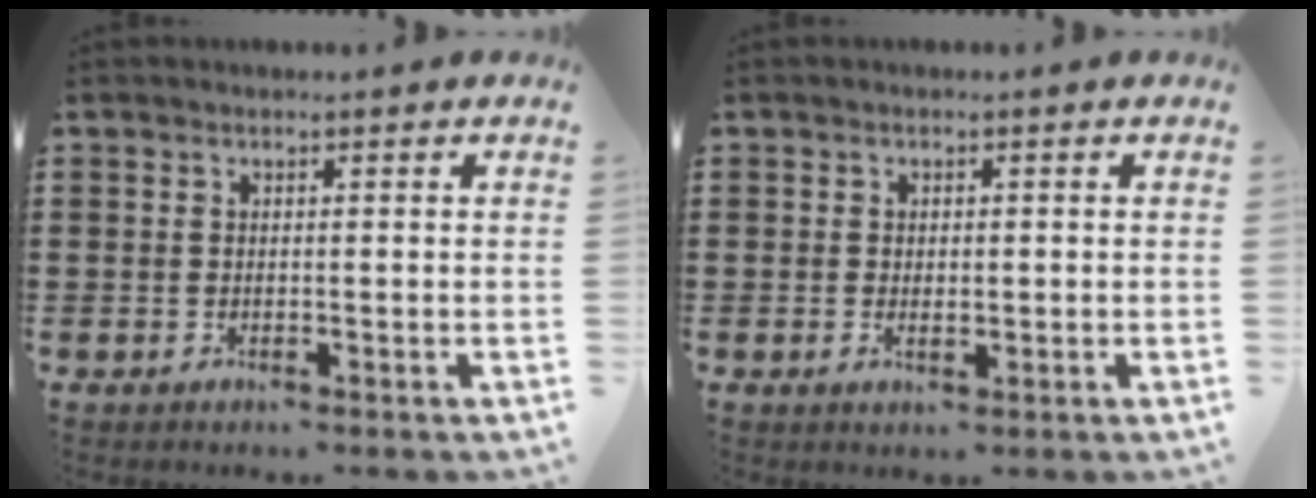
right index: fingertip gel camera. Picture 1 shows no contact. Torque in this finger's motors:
{"motor_torque": [-0.83, 1.31, -0.11, -0.01]}